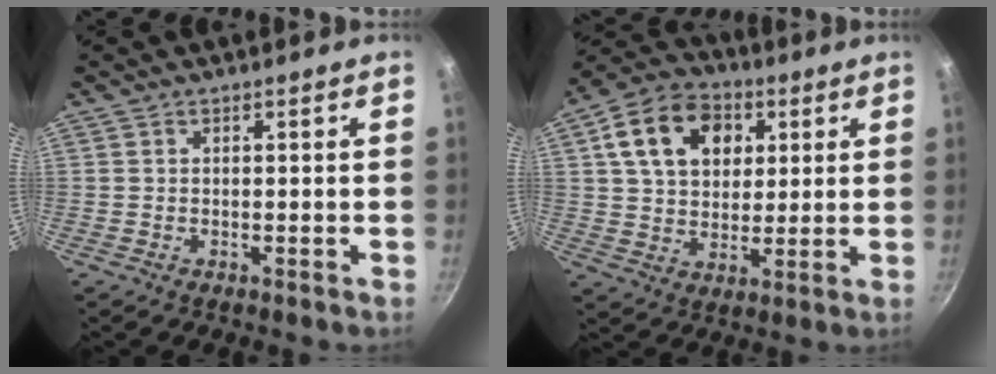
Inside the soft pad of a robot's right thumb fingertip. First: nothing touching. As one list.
[{"total": 15.5, "force": [5.0, 11.3, 9.3], "torque": [-0.131, 0.005, 0.074]}]